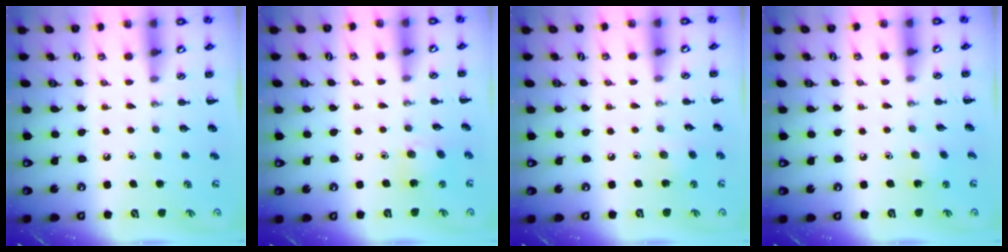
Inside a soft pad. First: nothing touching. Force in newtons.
{"total": 5.6, "press": 5.6, "slide": 0.6}
{"total": 3.3, "press": 3.2, "slide": 1.1}
{"total": 2.7, "press": 2.6, "slide": 0.9}